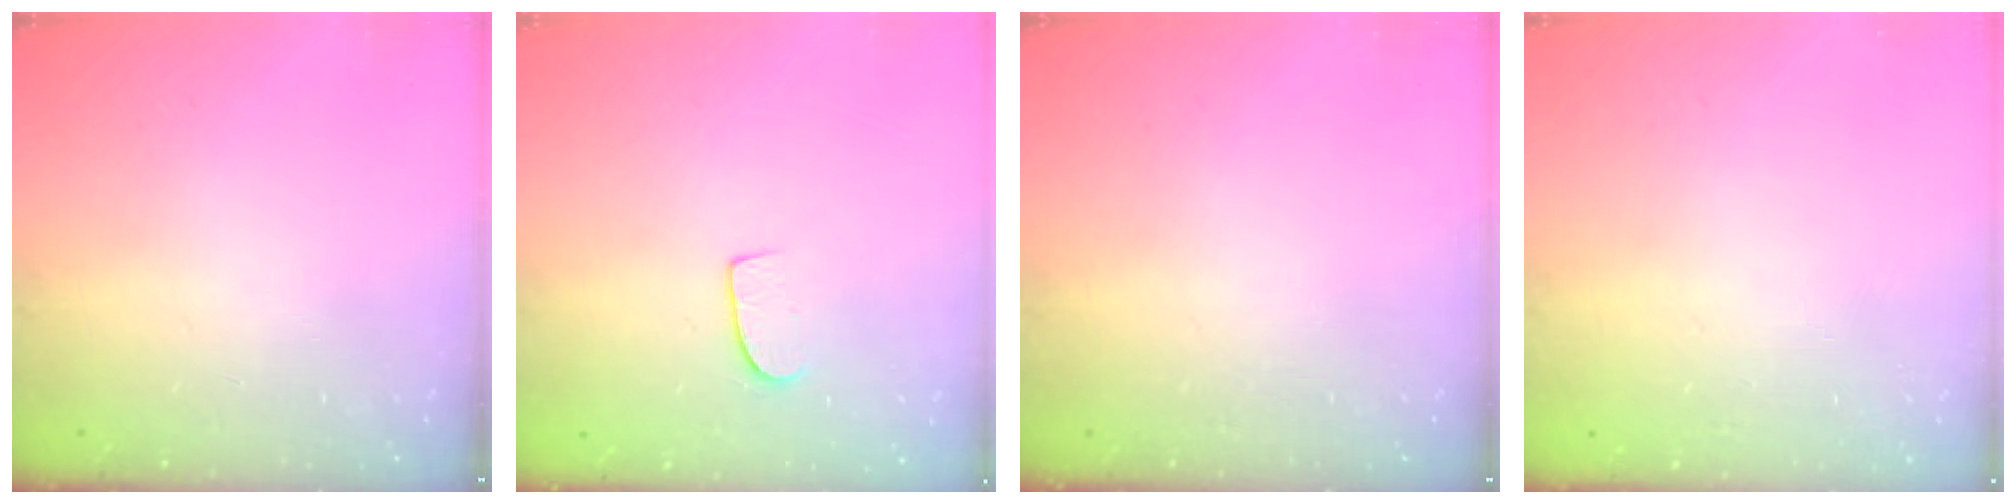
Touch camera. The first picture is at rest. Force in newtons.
{"total": 7.0, "press": 7.0, "slide": 0.4}
{"total": 0.0}
{"total": 0.0}